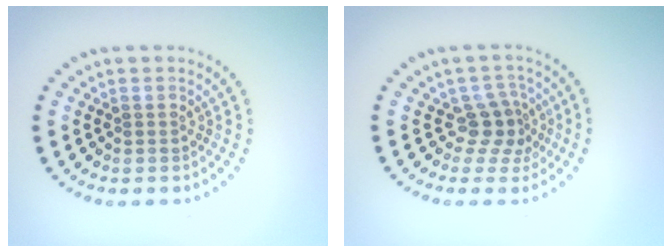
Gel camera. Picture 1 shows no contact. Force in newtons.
{"total": 2.6, "press": 1.9, "slide": 1.8}